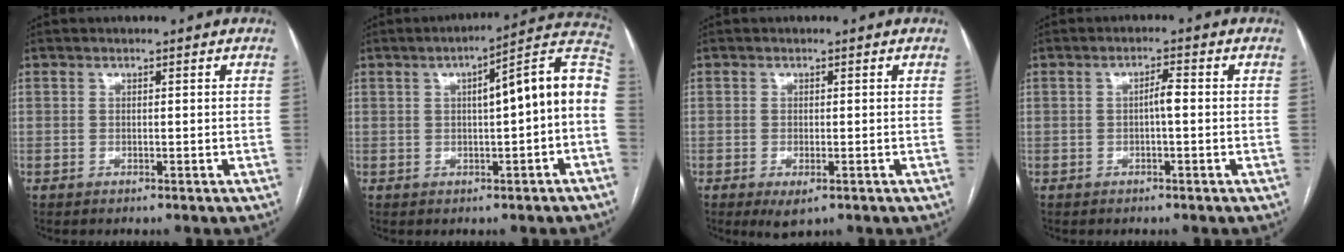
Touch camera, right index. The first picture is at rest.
{"total": 12.5, "force": [0.5, 1.5, 12.4], "torque": [-0.165, 0.041, 0.003]}
{"total": 2.9, "force": [-1.4, 1.0, 2.3], "torque": [-0.034, -0.004, -0.015]}
{"total": 2.2, "force": [-0.2, 0.3, 2.1], "torque": [-0.035, 0.004, -0.005]}